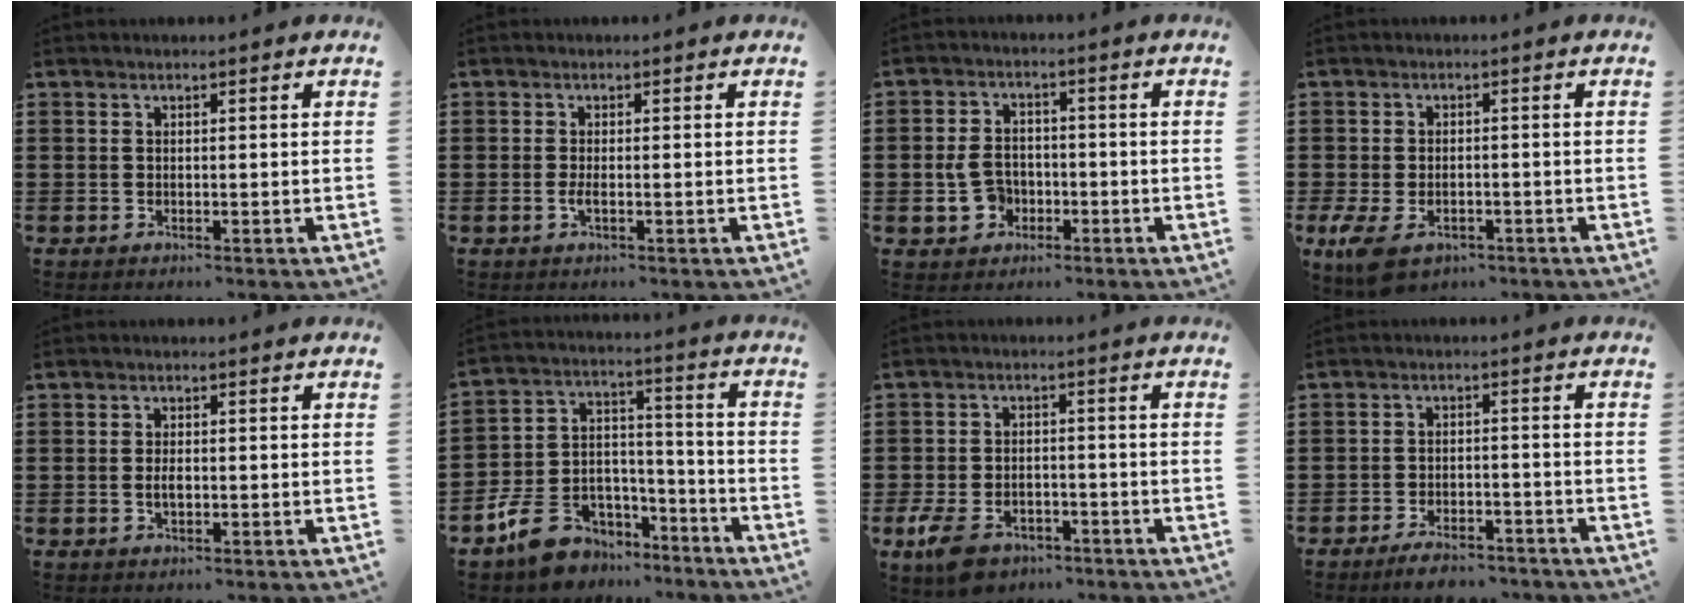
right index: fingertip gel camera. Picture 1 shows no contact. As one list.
[{"total": 1.4, "force": [-0.4, 0.0, 1.3], "torque": [-0.031, -0.005, -0.009]}, {"total": 5.3, "force": [-1.3, 4.1, 3.1], "torque": [-0.077, 0.004, -0.027]}, {"total": 3.8, "force": [-2.2, 1.9, 2.5], "torque": [-0.065, -0.001, -0.047]}, {"total": 1.8, "force": [-0.3, 0.8, 1.6], "torque": [-0.030, 0.002, -0.006]}, {"total": 9.5, "force": [-7.3, 5.4, 2.7], "torque": [-0.066, 0.034, -0.135]}, {"total": 5.2, "force": [-3.7, 2.4, 2.8], "torque": [-0.071, 0.004, -0.074]}, {"total": 3.8, "force": [-3.6, 0.6, 1.2], "torque": [-0.020, 0.008, -0.069]}]